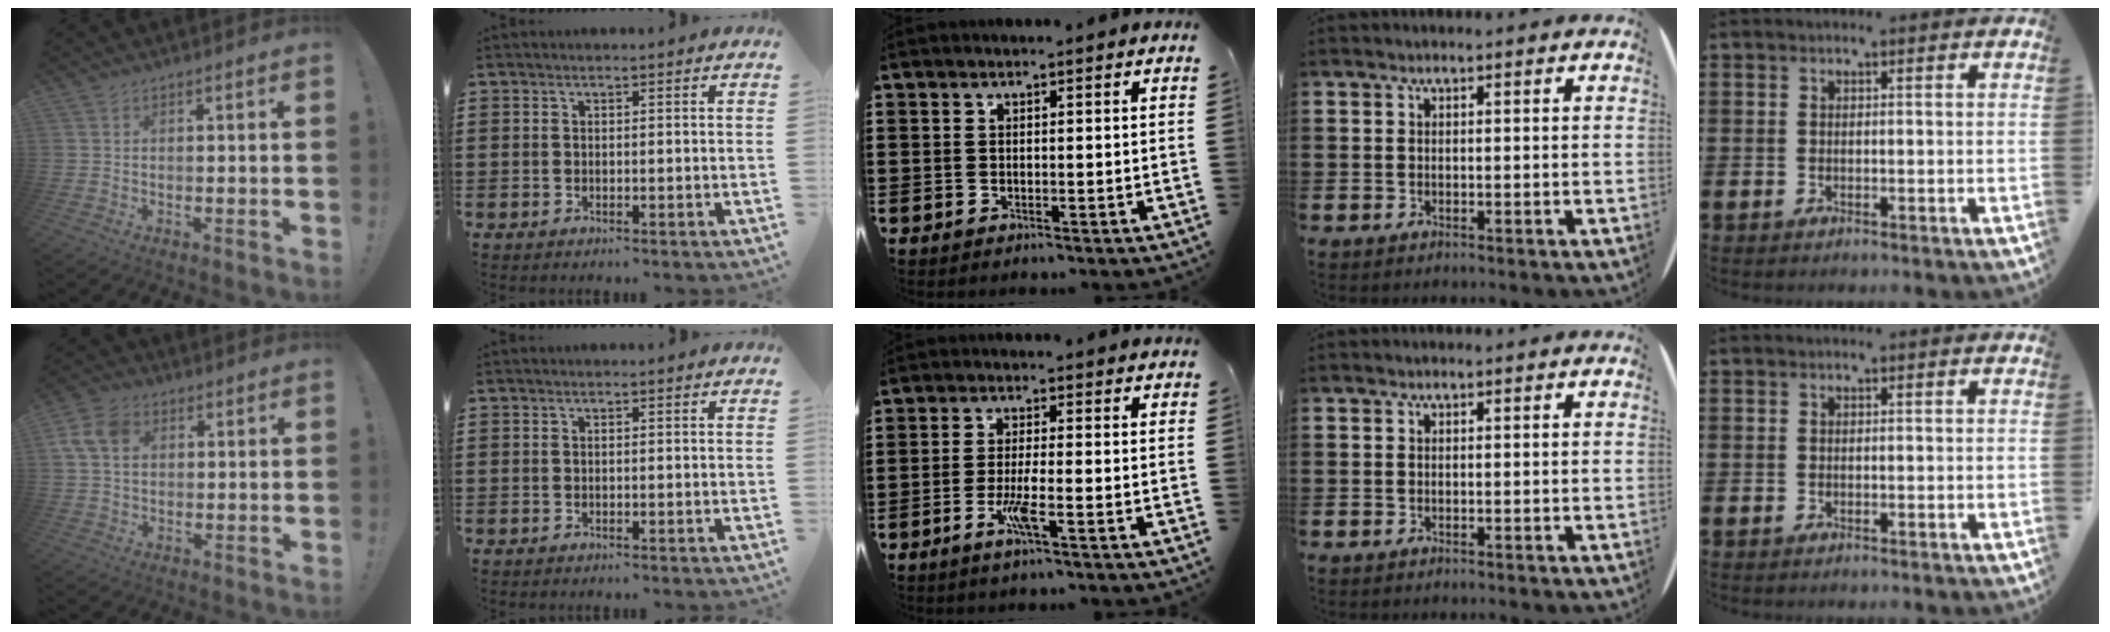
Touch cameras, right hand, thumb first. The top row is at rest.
{"thumb": {"total": 9.2, "force": [2.7, 6.8, 5.6], "torque": [-0.113, 0.006, 0.053]}, "middle": {"total": 2.6, "force": [-0.9, 0.0, 2.5], "torque": [-0.051, -0.007, -0.021]}}